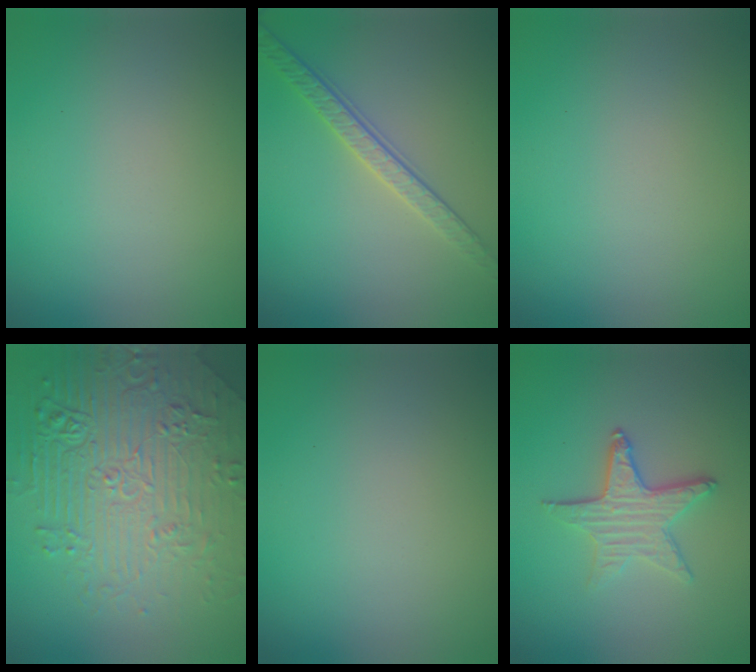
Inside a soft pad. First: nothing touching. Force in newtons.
{"total": 2.8, "press": 2.4, "slide": 1.5}
{"total": 0.0}
{"total": 8.5, "press": 6.1, "slide": 5.9}
{"total": 0.0}
{"total": 3.6, "press": 2.8, "slide": 2.2}